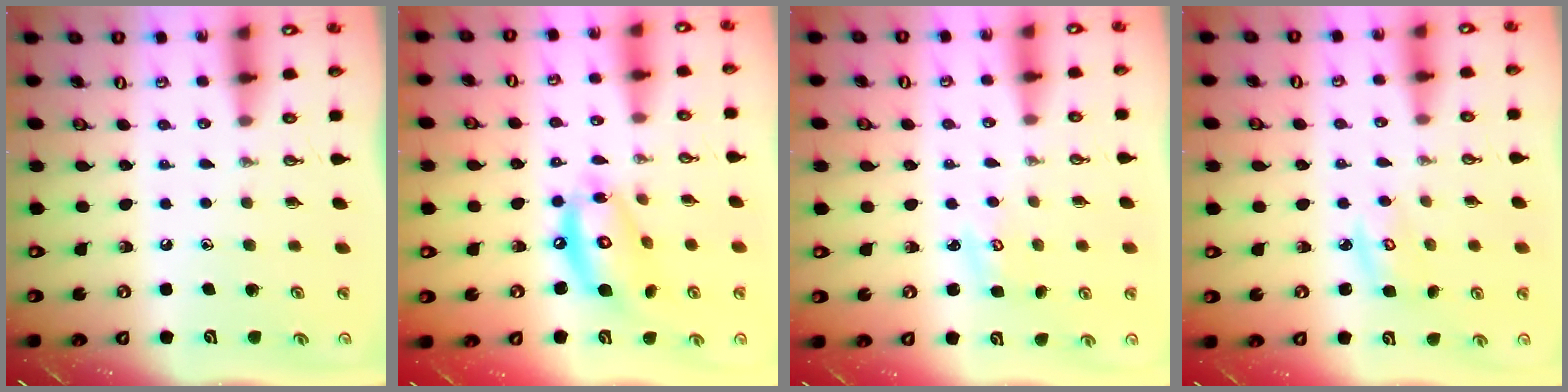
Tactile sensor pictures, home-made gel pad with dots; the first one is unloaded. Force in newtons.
{"total": 14.2, "press": 14.2, "slide": 1.3}
{"total": 3.0, "press": 3.0, "slide": 0.3}
{"total": 3.5, "press": 3.5, "slide": 0.2}